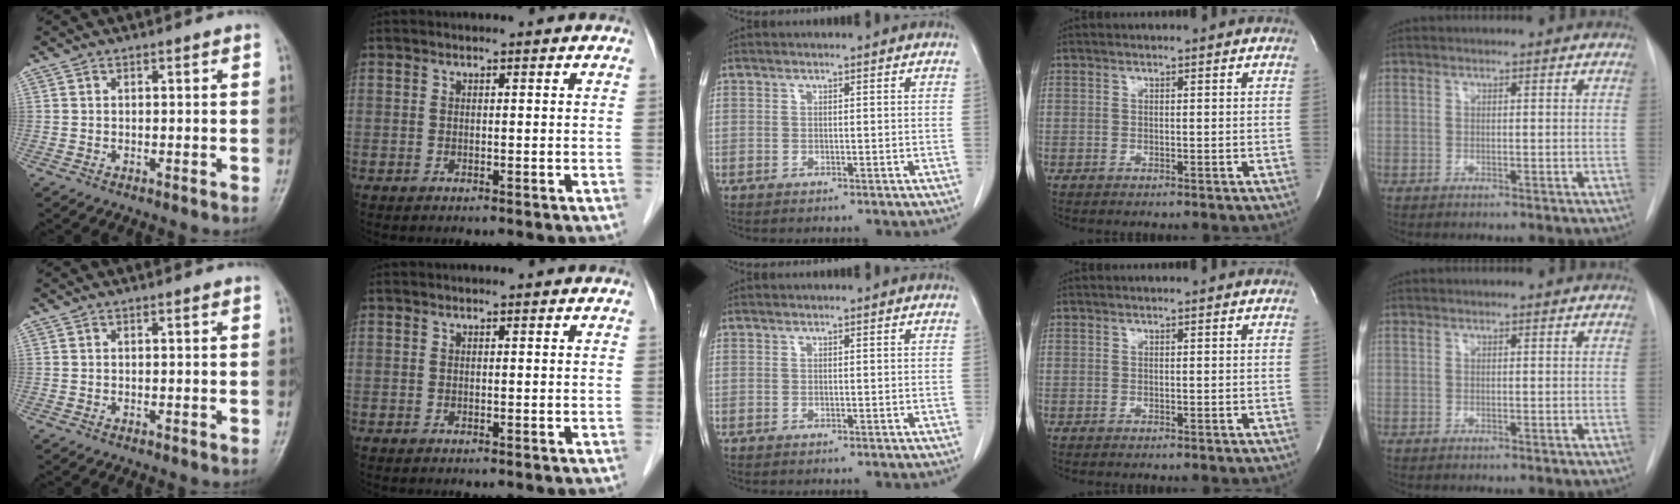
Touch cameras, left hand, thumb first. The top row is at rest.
{}